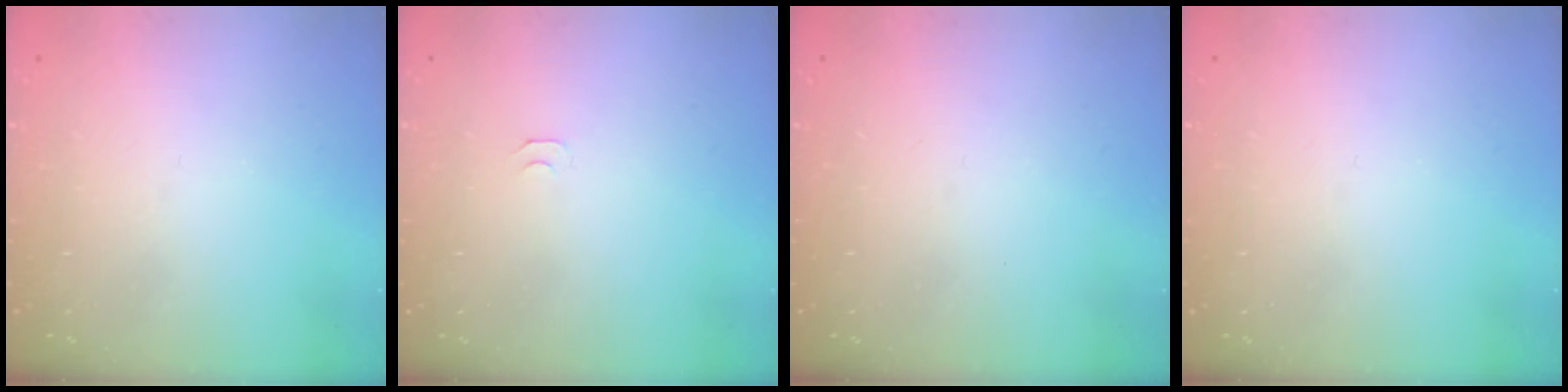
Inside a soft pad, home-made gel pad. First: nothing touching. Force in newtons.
{"total": 5.1, "press": 5.1, "slide": 0.5}
{"total": 0.0}
{"total": 0.0}